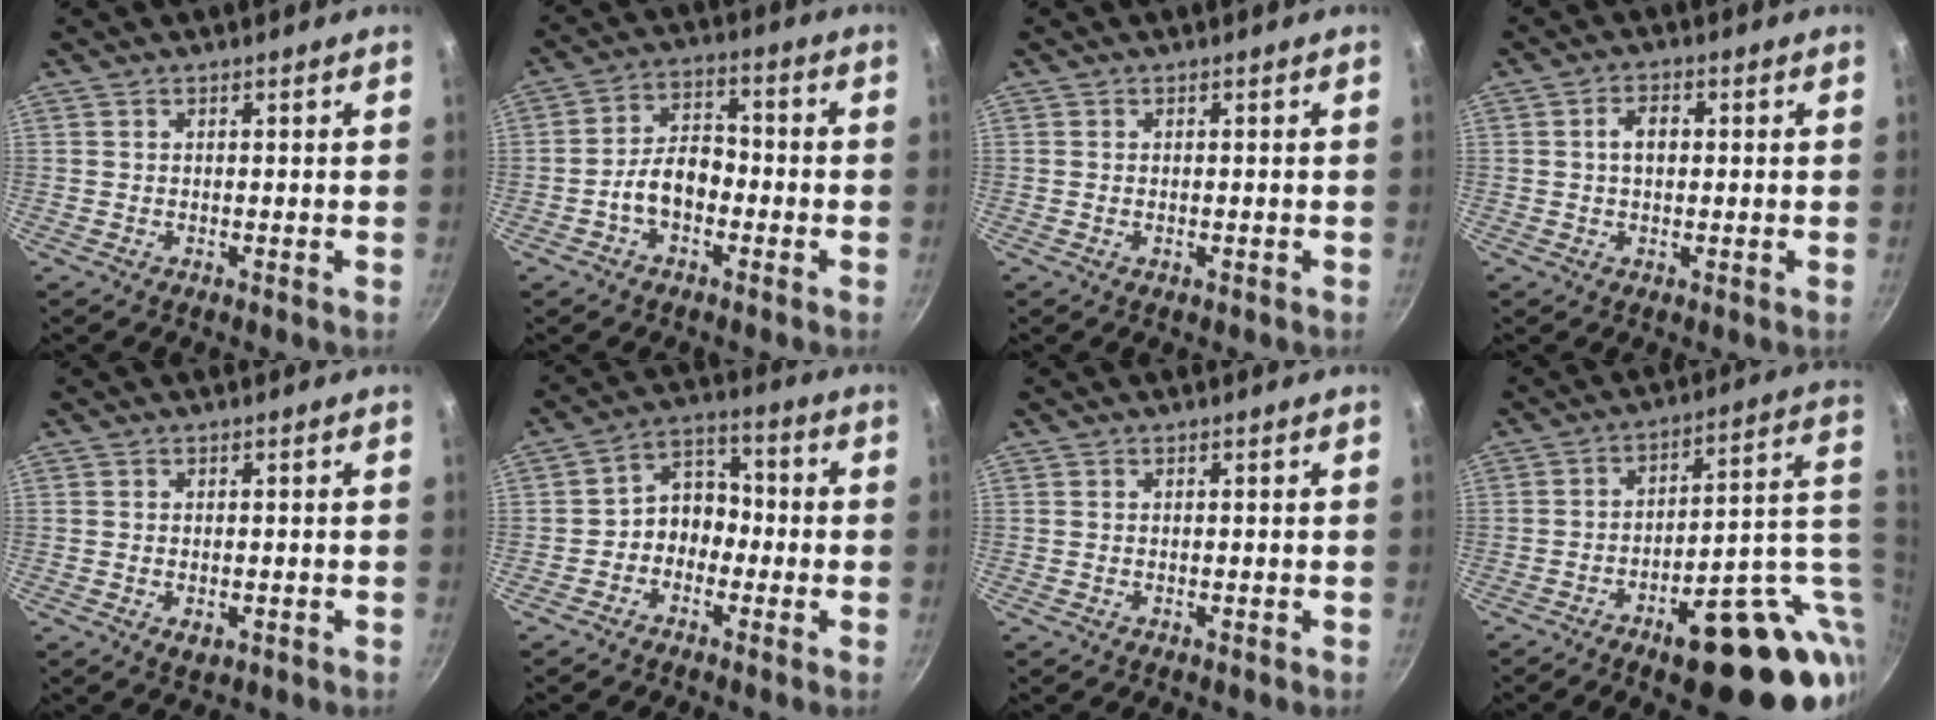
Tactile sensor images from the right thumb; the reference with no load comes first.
{"total": 7.7, "force": [-2.6, 5.0, 5.3], "torque": [-0.065, 0.036, -0.052]}
{"total": 0.7, "force": [-0.3, 0.3, 0.5], "torque": [-0.007, 0.001, -0.004]}
{"total": 3.8, "force": [0.3, 2.5, 2.8], "torque": [-0.039, 0.012, 0.002]}
{"total": 2.5, "force": [-0.8, 1.5, 1.9], "torque": [-0.029, -0.006, -0.010]}
{"total": 7.1, "force": [-2.1, 5.7, 3.7], "torque": [-0.019, 0.042, -0.050]}
{"total": 0.0}
{"total": 23.6, "force": [-4.5, 9.5, 21.1], "torque": [-0.224, 0.012, -0.045]}